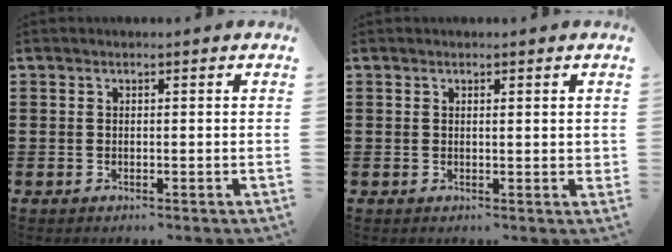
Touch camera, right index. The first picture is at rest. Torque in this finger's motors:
{"motor_torque": [-0.36, 0.12, -0.04, -0.01]}